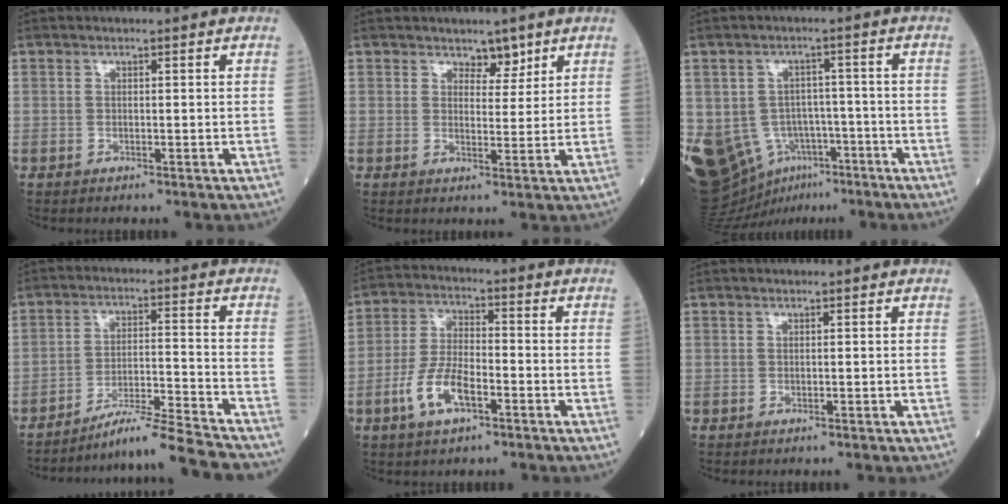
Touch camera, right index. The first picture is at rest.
{"total": 3.0, "force": [2.3, 1.6, 1.0], "torque": [-0.008, -0.005, 0.036]}
{"total": 21.0, "force": [-9.2, 16.3, 9.7], "torque": [-0.257, 0.013, -0.125]}
{"total": 11.4, "force": [-10.8, -1.9, 3.2], "torque": [-0.041, 0.005, -0.182]}
{"total": 8.0, "force": [-3.6, 2.9, 6.5], "torque": [-0.141, 0.001, -0.070]}
{"total": 0.0}